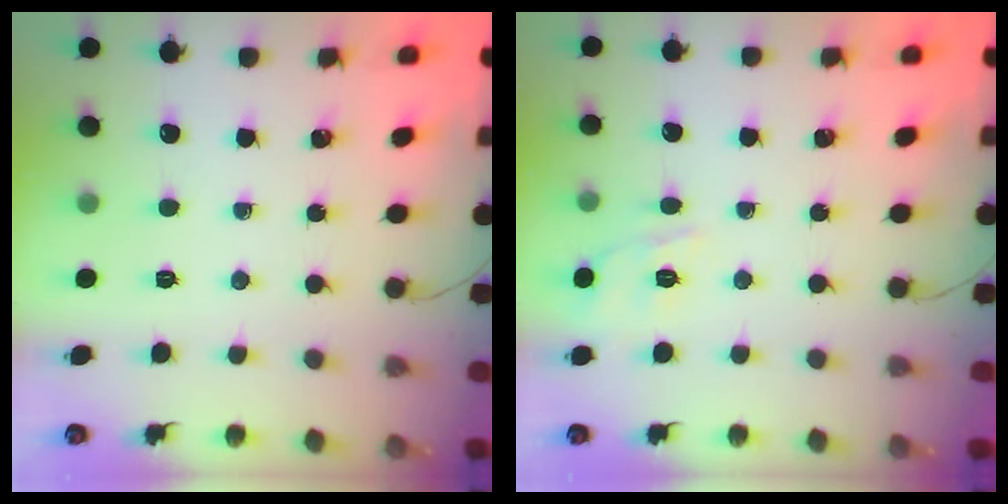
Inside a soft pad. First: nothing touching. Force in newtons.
{"total": 8.4, "press": 8.3, "slide": 1.5}